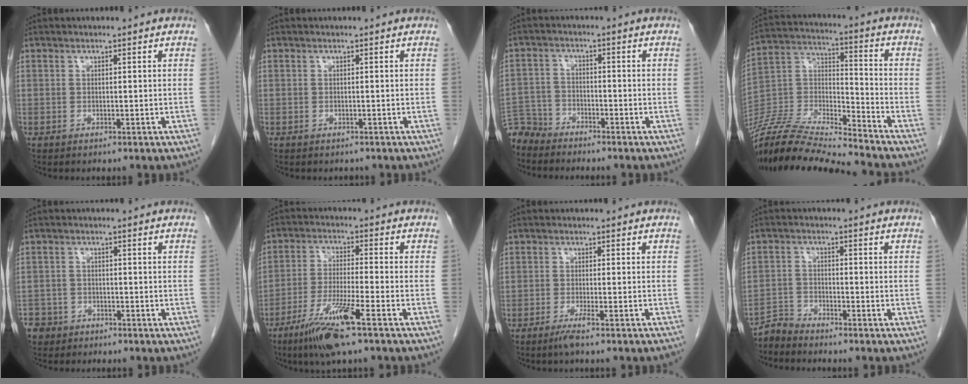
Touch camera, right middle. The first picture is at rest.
{"total": 0.0}
{"total": 5.1, "force": [-5.0, 1.1, -0.4], "torque": [0.012, -0.004, -0.101]}
{"total": 19.2, "force": [-18.0, -0.1, 6.8], "torque": [-0.143, 0.007, -0.332]}
{"total": 3.8, "force": [-2.8, 2.5, -0.2], "torque": [0.004, 0.009, -0.055]}
{"total": 10.0, "force": [-6.1, -0.1, 7.9], "torque": [-0.161, -0.026, -0.115]}
{"total": 3.0, "force": [-2.0, -0.7, 2.0], "torque": [-0.036, -0.004, -0.036]}
{"total": 2.9, "force": [-2.8, -0.3, -0.6], "torque": [0.017, -0.016, -0.057]}